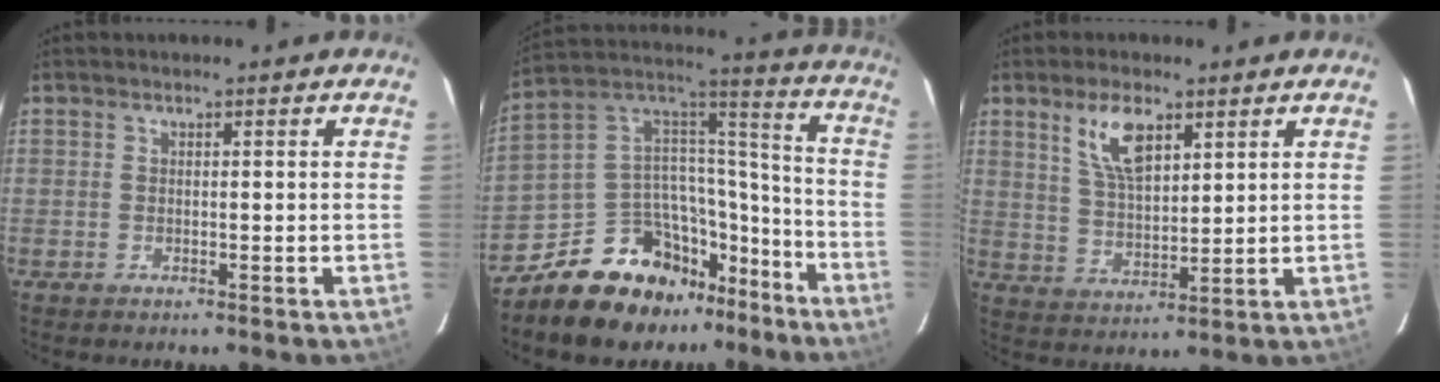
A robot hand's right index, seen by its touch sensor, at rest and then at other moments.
{"total": 19.0, "force": [-13.8, 10.5, 7.8], "torque": [-0.154, 0.068, -0.206]}
{"total": 8.3, "force": [4.5, 3.6, 6.0], "torque": [-0.111, 0.006, 0.091]}